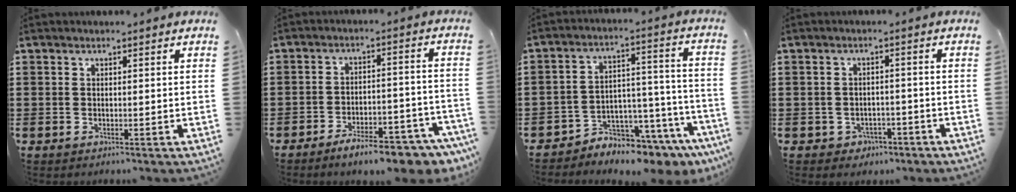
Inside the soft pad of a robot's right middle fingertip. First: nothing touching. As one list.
[{"total": 7.9, "force": [-6.6, 1.2, 4.2], "torque": [-0.063, 0.009, -0.119]}, {"total": 5.4, "force": [-5.2, 1.5, 0.3], "torque": [-0.012, 0.004, -0.103]}, {"total": 1.9, "force": [-1.5, 1.2, 0.2], "torque": [-0.012, 0.000, -0.035]}]